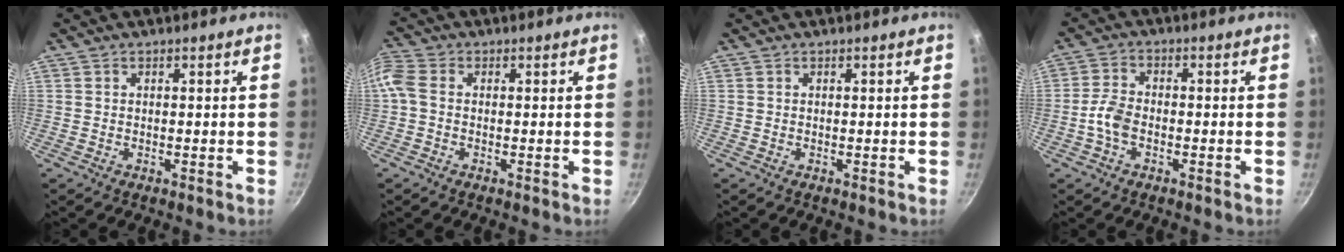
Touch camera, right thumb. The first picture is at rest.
{"total": 3.7, "force": [-0.4, 2.6, 2.6], "torque": [-0.064, 0.011, -0.021]}
{"total": 0.0}
{"total": 4.8, "force": [-1.5, 2.8, 3.6], "torque": [-0.077, 0.019, -0.038]}